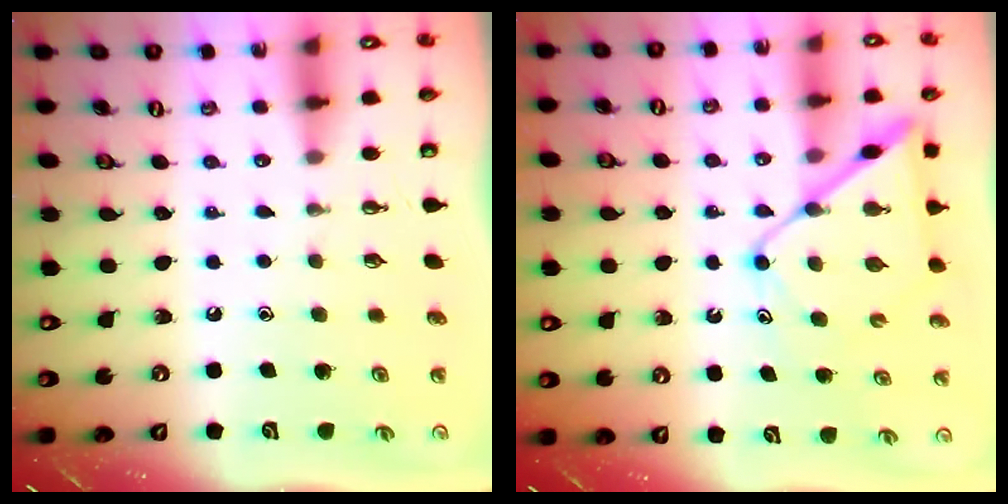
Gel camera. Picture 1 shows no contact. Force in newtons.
{"total": 11.7, "press": 11.6, "slide": 1.0}